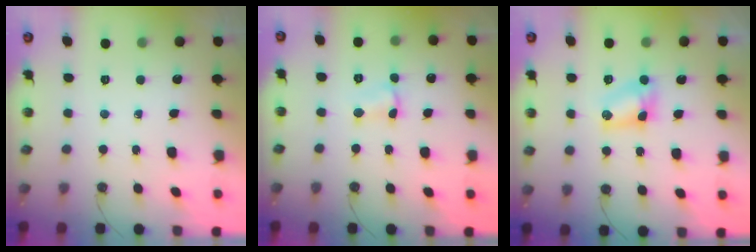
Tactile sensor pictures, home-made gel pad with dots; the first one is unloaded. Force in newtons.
{"total": 3.4, "press": 3.3, "slide": 0.4}
{"total": 5.0, "press": 4.9, "slide": 0.5}